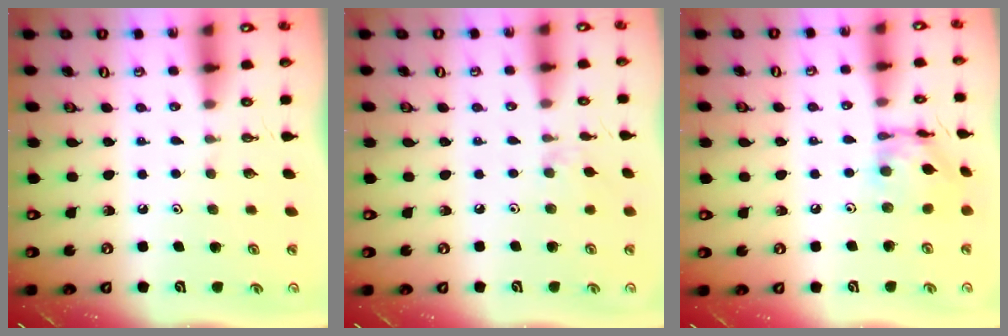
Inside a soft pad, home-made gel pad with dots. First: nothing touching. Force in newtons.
{"total": 3.0, "press": 2.9, "slide": 0.5}
{"total": 10.9, "press": 10.8, "slide": 0.9}